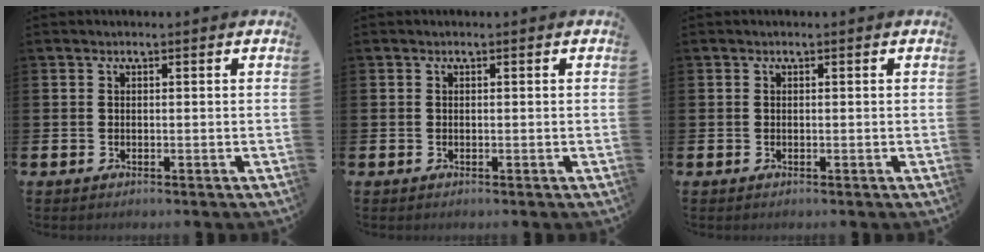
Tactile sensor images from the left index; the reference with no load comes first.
{"total": 0.0}
{"total": 0.0}